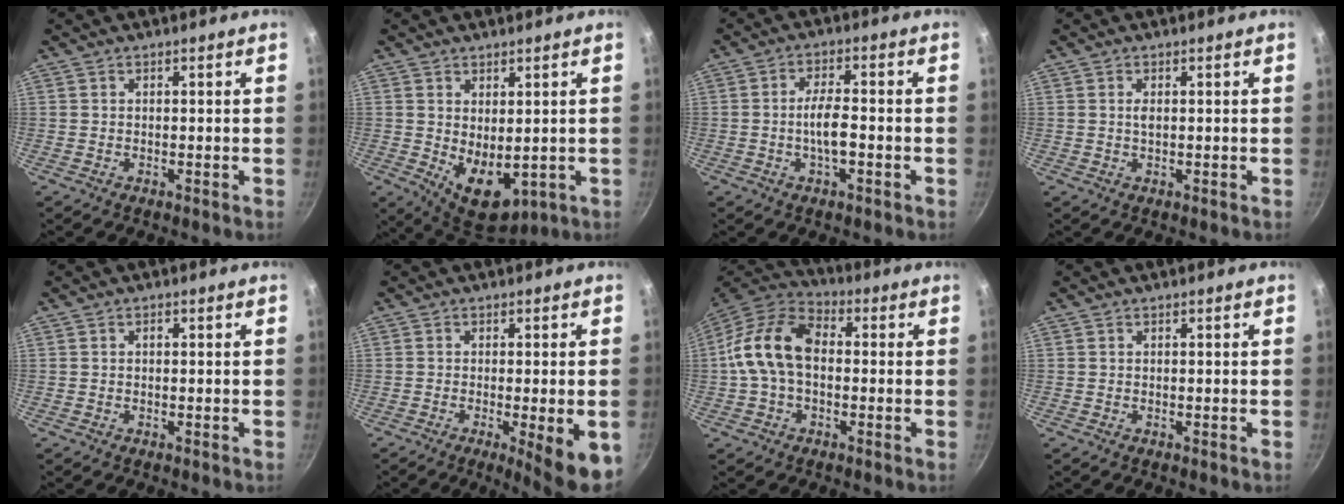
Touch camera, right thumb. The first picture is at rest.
{"total": 9.7, "force": [-1.1, 5.4, 8.0], "torque": [-0.108, -0.013, 0.008]}
{"total": 5.6, "force": [-1.2, 2.1, 5.0], "torque": [-0.092, 0.013, -0.024]}
{"total": 1.3, "force": [0.2, 0.6, 1.1], "torque": [-0.021, 0.000, 0.007]}
{"total": 0.6, "force": [0.0, 0.4, 0.4], "torque": [-0.004, 0.001, 0.000]}
{"total": 10.0, "force": [-3.8, 2.1, 9.0], "torque": [-0.114, -0.014, -0.049]}
{"total": 14.5, "force": [0.1, 9.4, 11.1], "torque": [-0.210, 0.039, -0.008]}
{"total": 0.0}